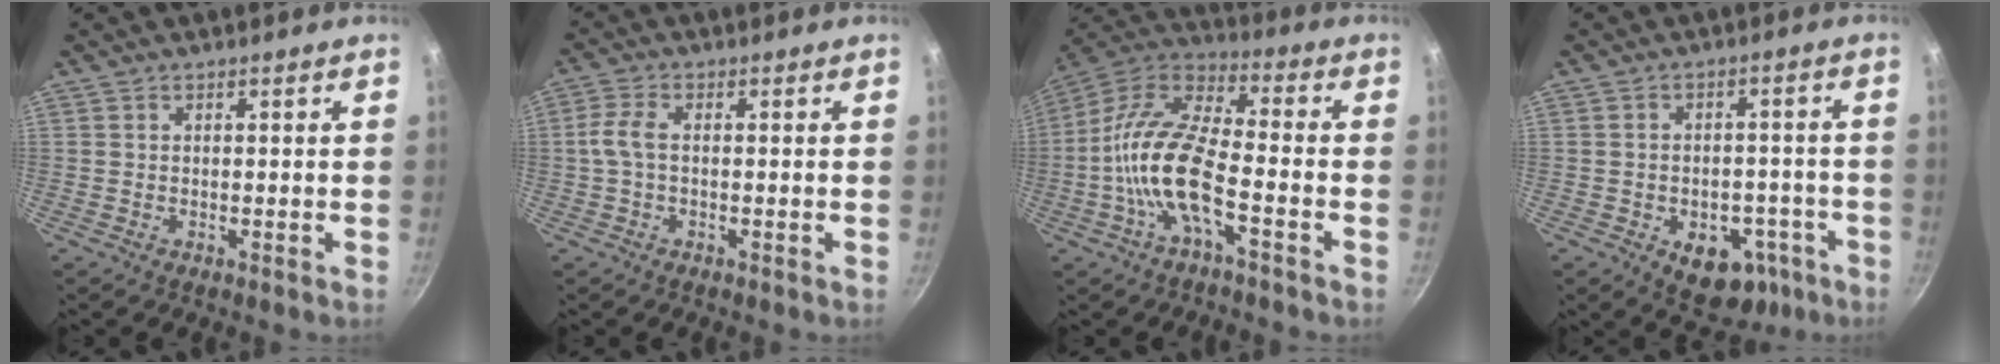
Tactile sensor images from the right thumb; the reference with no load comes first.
{"total": 4.0, "force": [-0.1, 2.0, 3.5], "torque": [-0.088, 0.007, -0.008]}
{"total": 15.6, "force": [-4.5, 5.9, 13.7], "torque": [-0.284, 0.043, -0.090]}
{"total": 11.1, "force": [-5.4, 7.1, 6.6], "torque": [-0.064, 0.034, -0.063]}